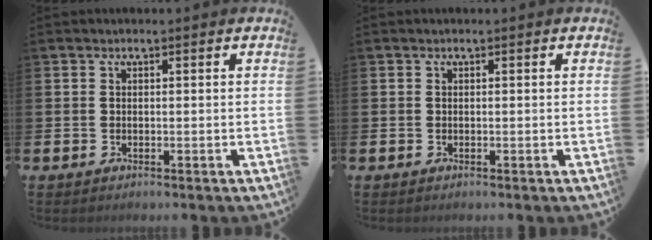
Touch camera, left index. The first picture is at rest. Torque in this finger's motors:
{"motor_torque": [0.23, 0.17, 0.00, 0.00]}